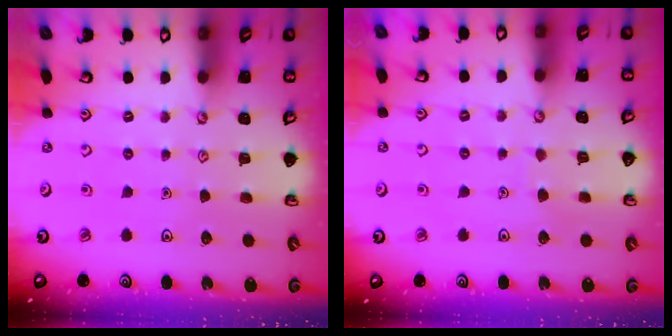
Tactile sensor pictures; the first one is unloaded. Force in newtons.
{"total": 2.5, "press": 2.5, "slide": 0.2}